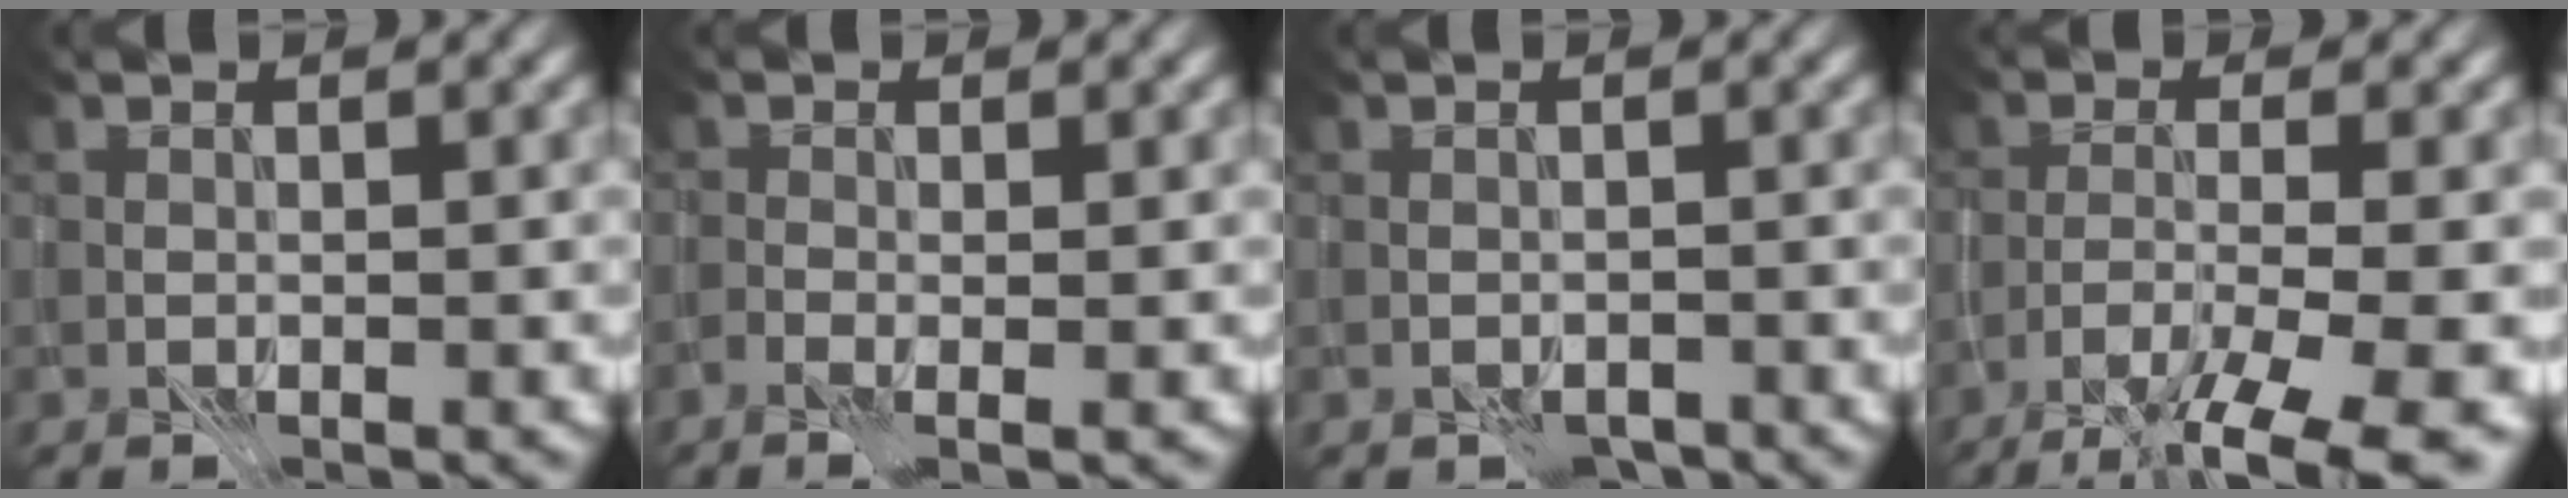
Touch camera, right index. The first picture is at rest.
{"total": 2.2, "force": [-0.7, 0.9, 1.9], "torque": [-0.018, 0.007, -0.015]}
{"total": 1.4, "force": [-1.1, 0.8, 0.5], "torque": [-0.006, 0.002, -0.017]}
{"total": 8.6, "force": [-5.8, 1.8, 6.1], "torque": [-0.101, -0.002, -0.097]}